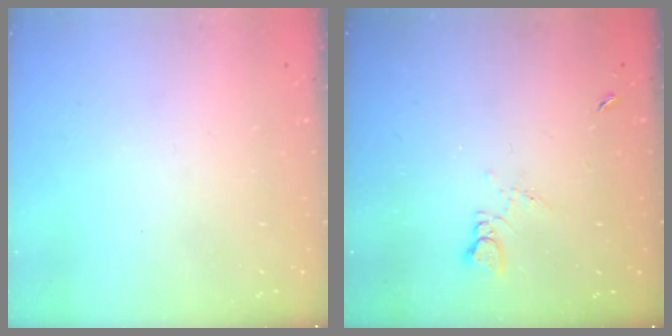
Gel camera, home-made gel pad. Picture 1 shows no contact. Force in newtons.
{"total": 4.3, "press": 4.2, "slide": 0.6}